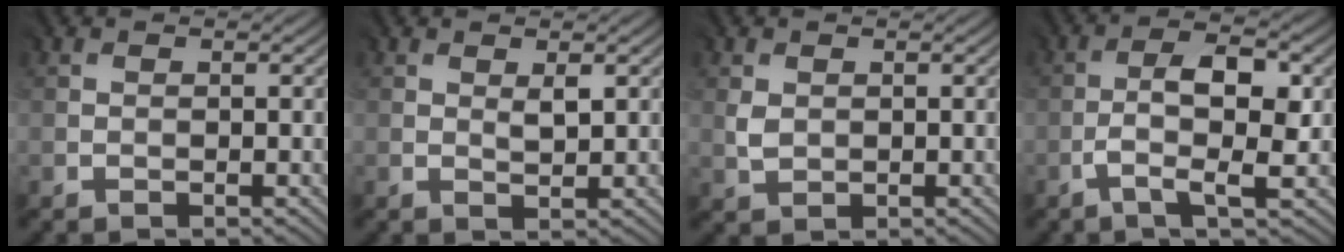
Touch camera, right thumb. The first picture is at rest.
{"total": 1.6, "force": [0.9, 0.6, 1.1], "torque": [-0.021, -0.006, 0.021]}
{"total": 1.4, "force": [0.5, 1.2, 0.5], "torque": [-0.014, -0.003, 0.011]}
{"total": 5.3, "force": [-0.9, 1.5, 5.0], "torque": [-0.093, 0.012, -0.019]}